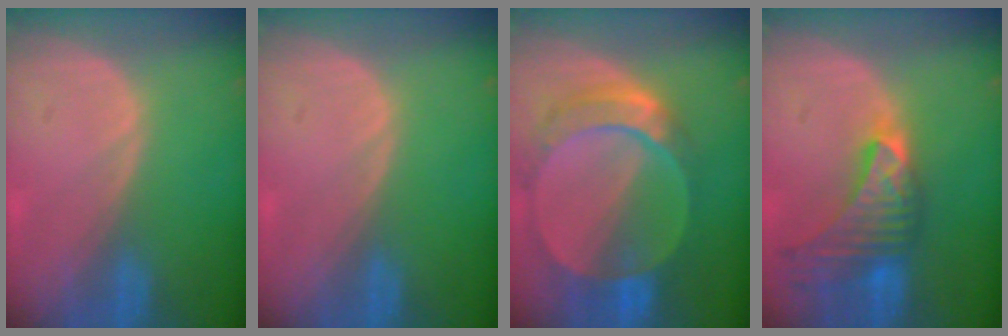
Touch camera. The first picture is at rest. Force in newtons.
{"total": 0.0}
{"total": 9.8, "press": 8.3, "slide": 5.1}
{"total": 9.4, "press": 8.4, "slide": 4.3}